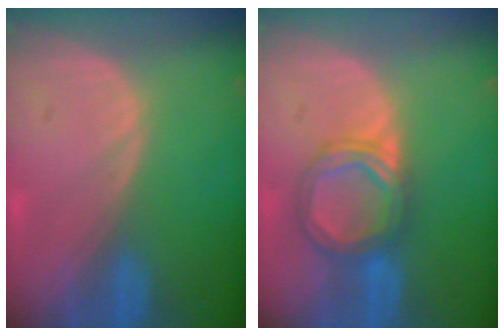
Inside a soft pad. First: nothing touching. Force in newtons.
{"total": 5.8, "press": 5.8, "slide": 0.2}